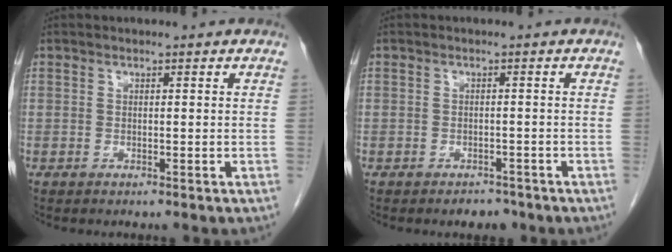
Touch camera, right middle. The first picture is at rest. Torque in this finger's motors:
{"motor_torque": [0.42, -0.63, 0.01, 0.00]}